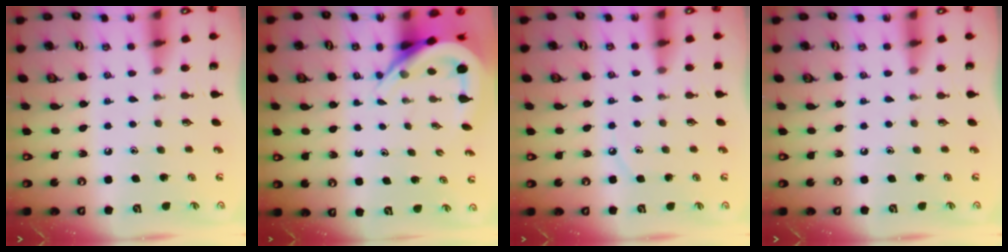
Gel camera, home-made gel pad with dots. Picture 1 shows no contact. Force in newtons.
{"total": 7.5, "press": 7.5, "slide": 1.1}
{"total": 3.4, "press": 3.3, "slide": 0.3}
{"total": 0.0}